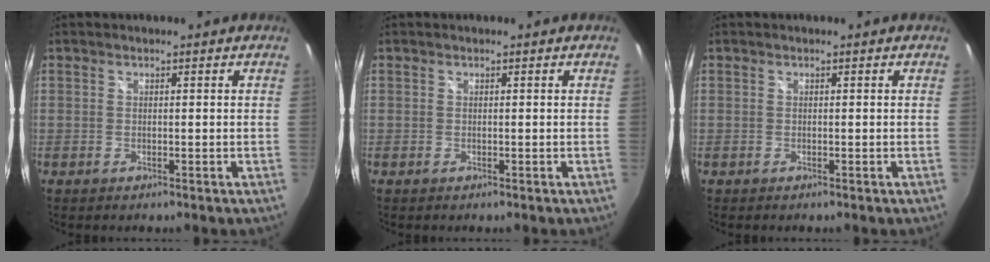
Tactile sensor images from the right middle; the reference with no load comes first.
{"total": 0.0}
{"total": 0.0}